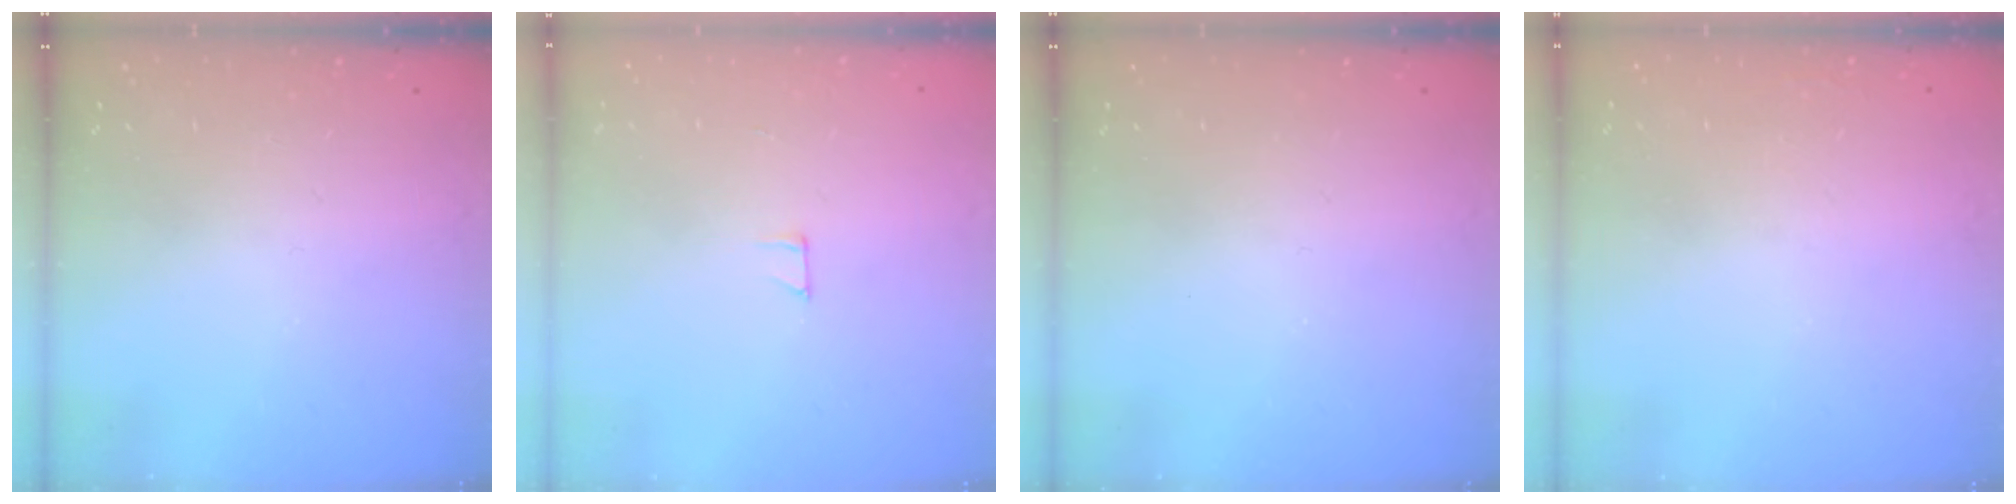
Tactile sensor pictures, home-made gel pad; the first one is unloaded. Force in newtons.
{"total": 4.3, "press": 4.3, "slide": 0.4}
{"total": 0.0}
{"total": 1.6, "press": 1.6, "slide": 0.0}